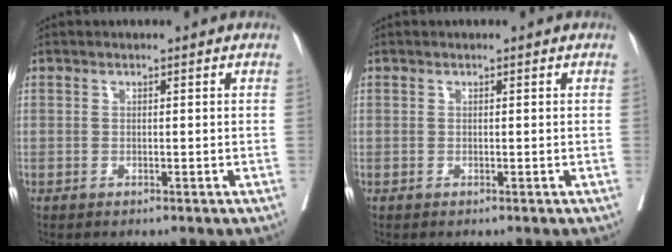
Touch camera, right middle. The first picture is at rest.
{"total": 0.0}